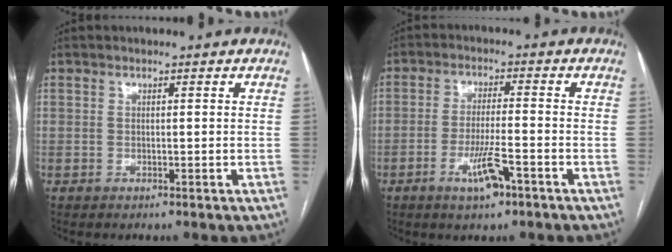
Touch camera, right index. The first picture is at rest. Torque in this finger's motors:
{"motor_torque": [-0.06, -0.09, 0.01, 0.00]}